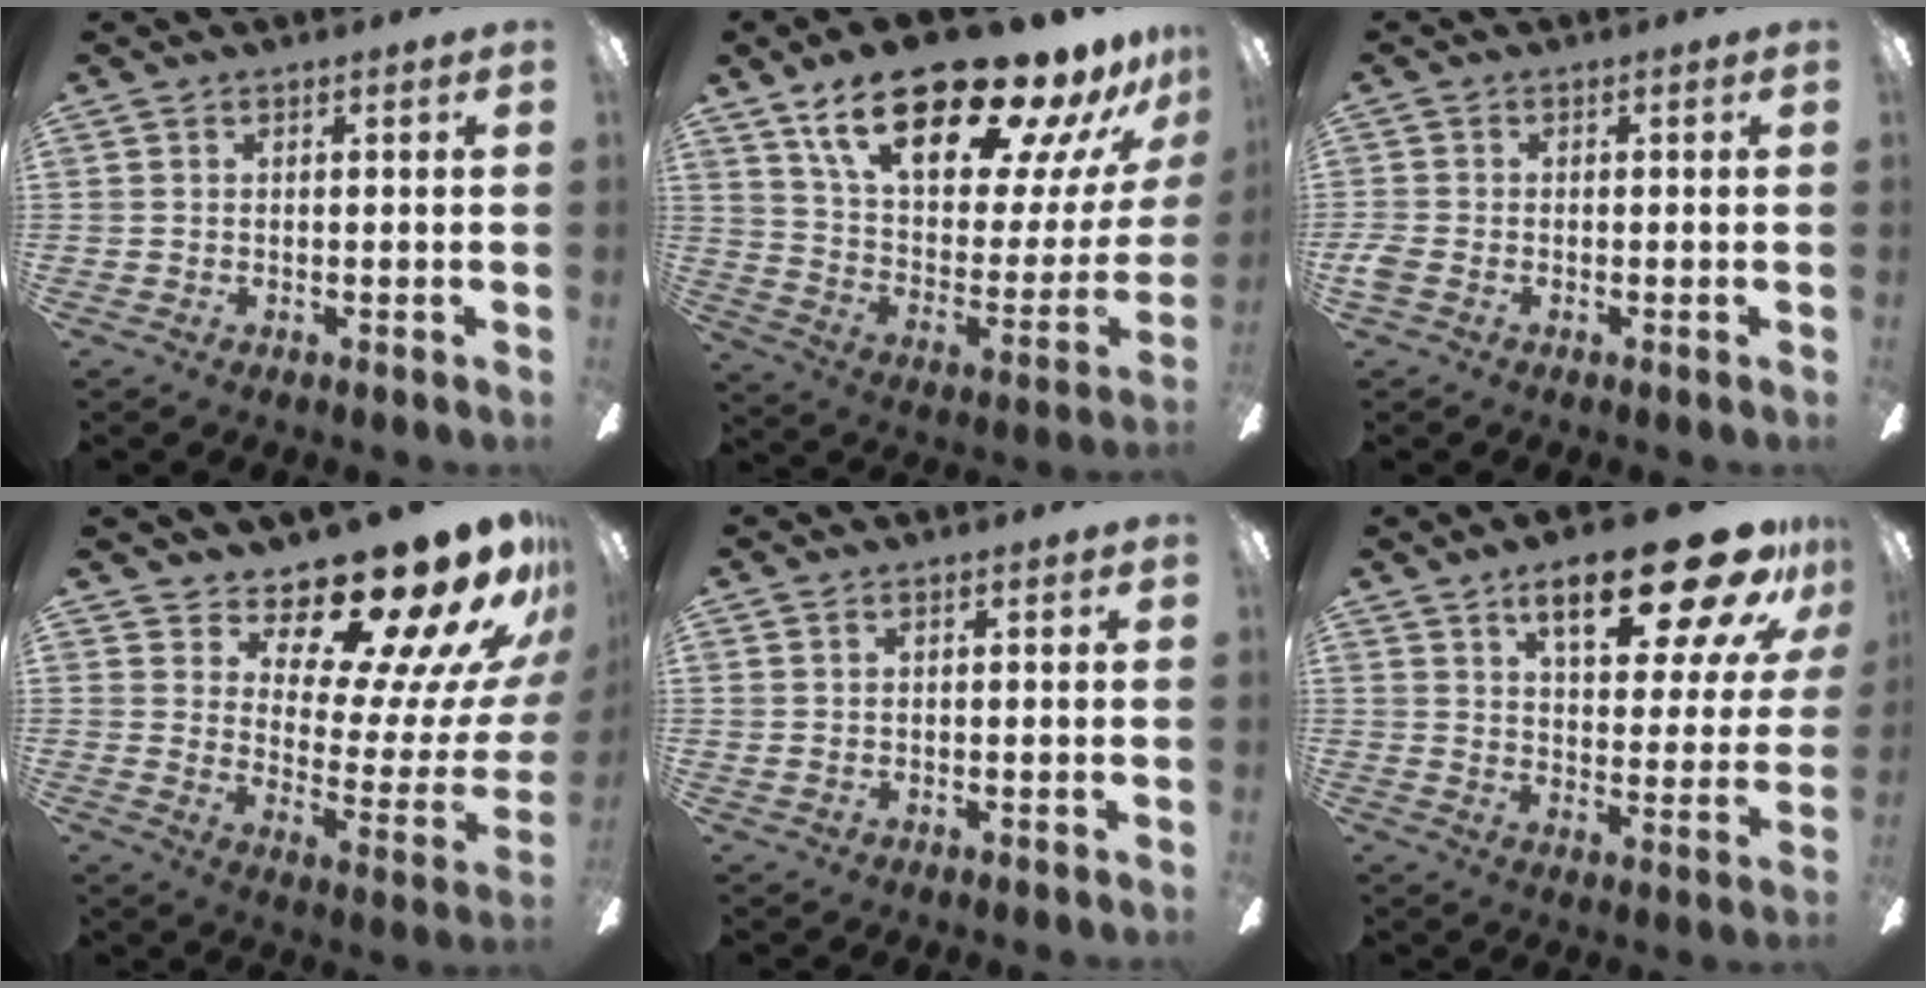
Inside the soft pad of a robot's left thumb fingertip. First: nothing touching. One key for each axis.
{"total": 25.7, "fx": 18.5, "fy": 7.6, "fz": 16.1, "tx": -0.264, "ty": -0.123, "tz": 0.311}
{"total": 2.3, "fx": -1.1, "fy": 1.4, "fz": 1.5, "tx": -0.037, "ty": 0.001, "tz": -0.024}
{"total": 21.3, "fx": 16.9, "fy": 5.4, "fz": 11.9, "tx": -0.171, "ty": -0.136, "tz": 0.271}
{"total": 1.0, "fx": 0.5, "fy": 0.6, "fz": 0.7, "tx": -0.016, "ty": 0.004, "tz": 0.008}
{"total": 24.4, "fx": 14.5, "fy": 8.7, "fz": 17.7, "tx": -0.238, "ty": -0.085, "tz": 0.227}